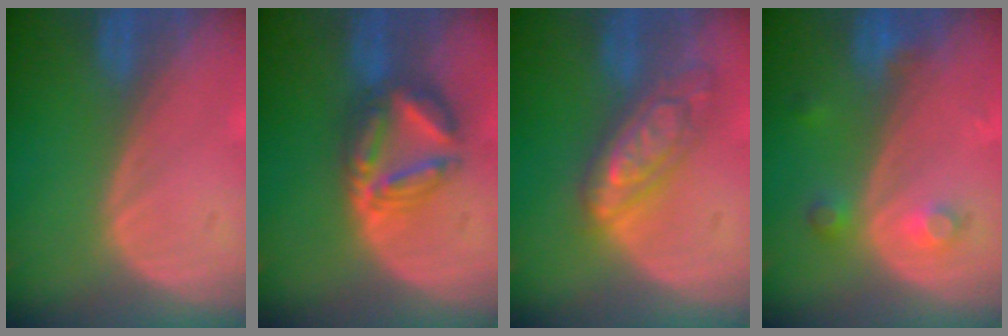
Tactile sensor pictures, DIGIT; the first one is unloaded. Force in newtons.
{"total": 6.5, "press": 6.5, "slide": 0.4}
{"total": 7.5, "press": 7.5, "slide": 0.5}
{"total": 3.4, "press": 3.2, "slide": 1.2}